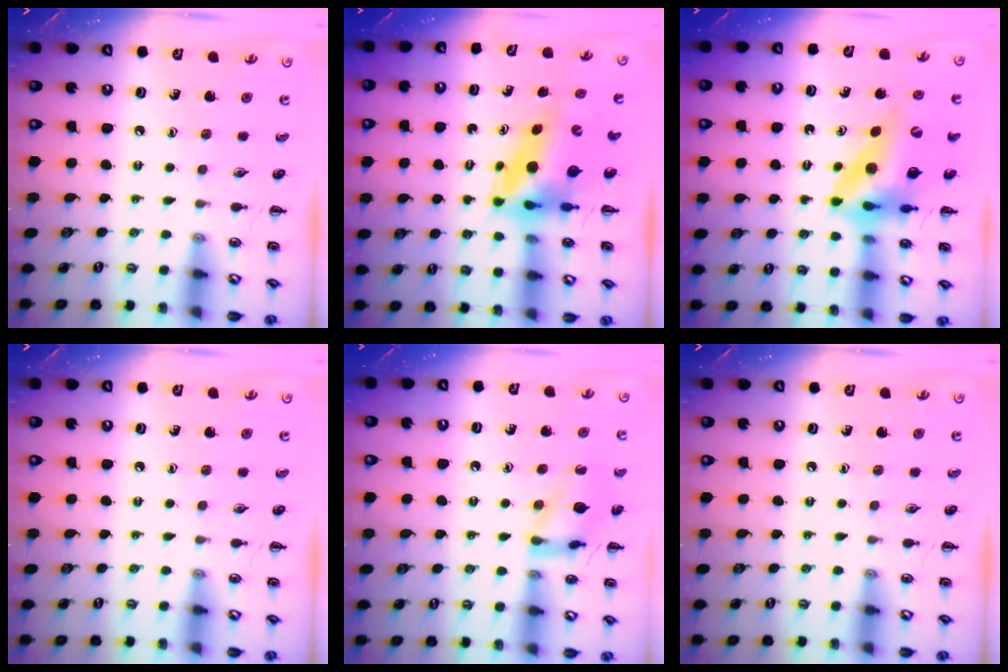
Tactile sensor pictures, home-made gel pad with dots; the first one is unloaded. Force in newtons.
{"total": 6.5, "press": 6.2, "slide": 2.0}
{"total": 13.1, "press": 12.4, "slide": 4.1}
{"total": 0.0}
{"total": 12.5, "press": 12.5, "slide": 0.9}
{"total": 0.0}